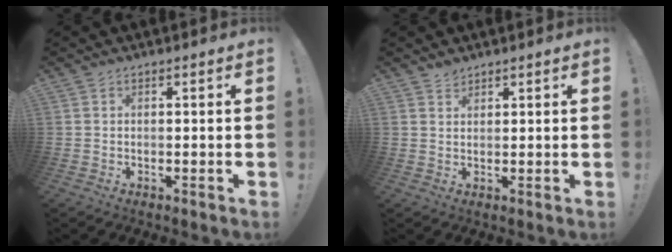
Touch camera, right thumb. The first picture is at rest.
{"total": 0.9, "force": [0.8, 0.2, 0.1], "torque": [0.006, -0.002, 0.014]}